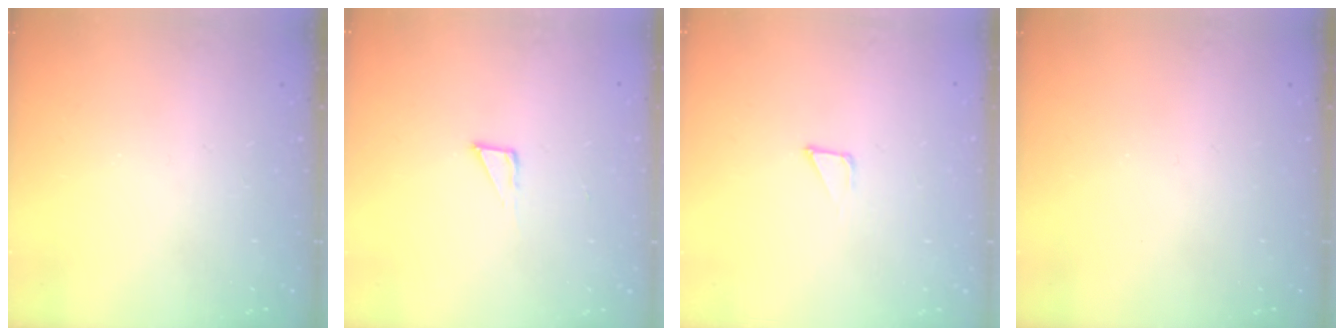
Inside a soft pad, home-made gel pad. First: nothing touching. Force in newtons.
{"total": 2.6, "press": 2.6, "slide": 0.1}
{"total": 1.6, "press": 1.6, "slide": 0.1}
{"total": 0.0}